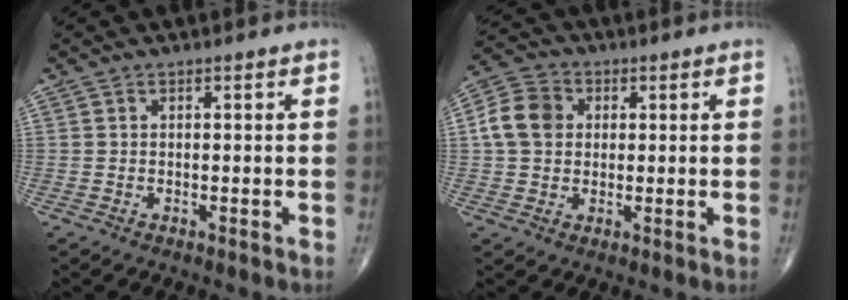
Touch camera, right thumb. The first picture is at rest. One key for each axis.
{"total": 8.3, "fx": 1.1, "fy": 6.8, "fz": 4.6, "tx": -0.075, "ty": 0.013, "tz": 0.012}